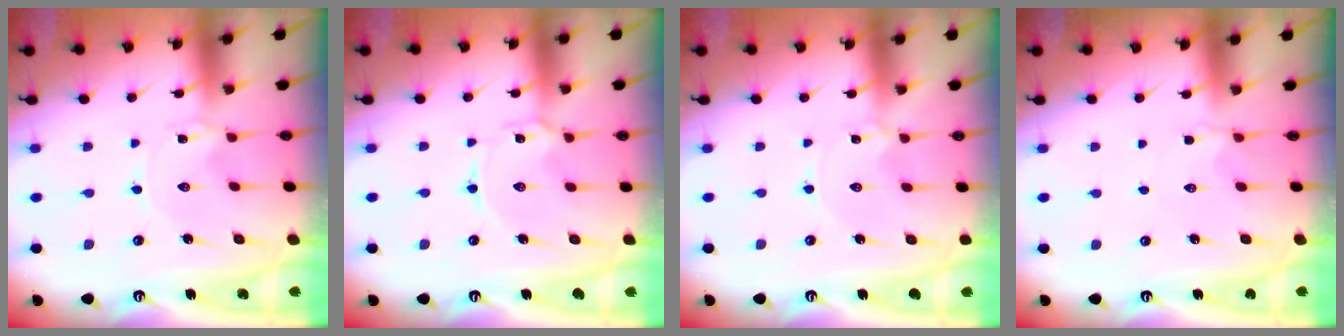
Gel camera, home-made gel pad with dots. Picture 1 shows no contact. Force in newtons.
{"total": 2.3, "press": 2.3, "slide": 0.3}
{"total": 0.6, "press": 0.6, "slide": 0.1}
{"total": 2.2, "press": 2.1, "slide": 0.7}